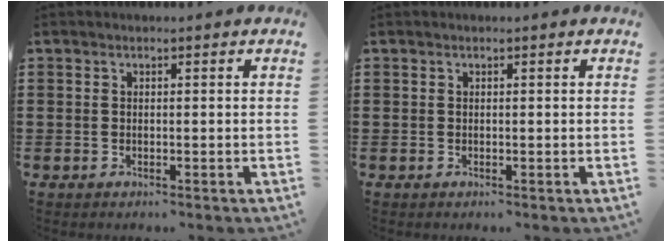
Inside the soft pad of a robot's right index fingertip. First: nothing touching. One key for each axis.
{"total": 0.0}